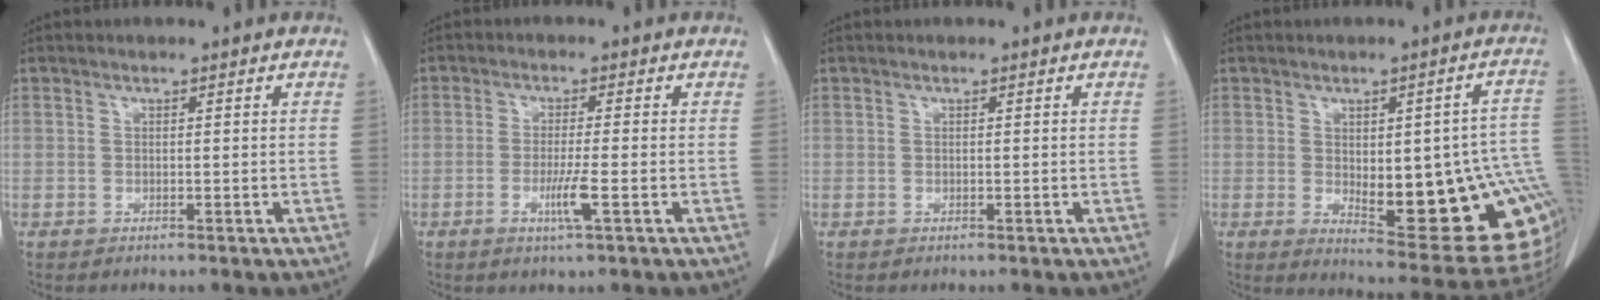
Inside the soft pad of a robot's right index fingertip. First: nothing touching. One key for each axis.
{"total": 4.1, "fx": -1.5, "fy": -0.3, "fz": 3.8, "tx": -0.076, "ty": -0.008, "tz": -0.026}
{"total": 0.0}
{"total": 20.7, "fx": -2.5, "fy": 6.1, "fz": 19.7, "tx": -0.172, "ty": 0.015, "tz": -0.005}